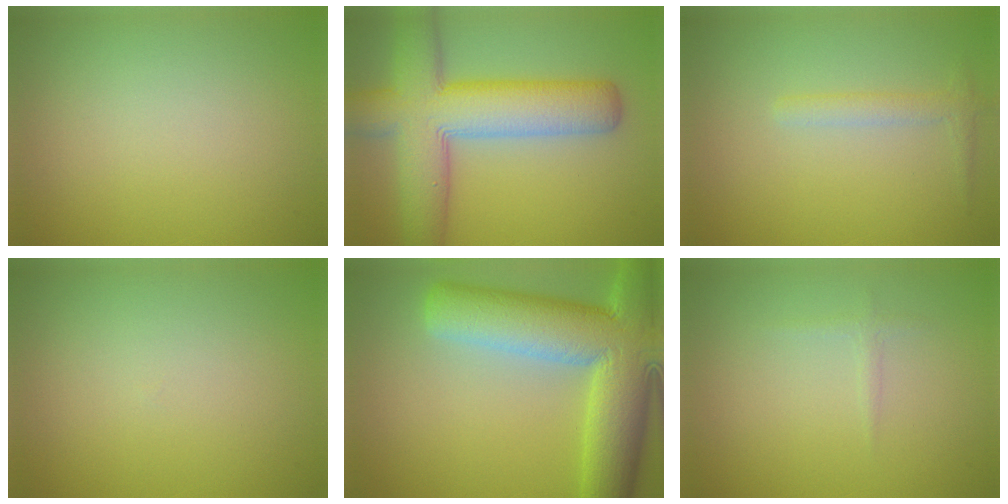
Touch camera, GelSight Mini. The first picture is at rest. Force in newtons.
{"total": 10.0, "press": 10.0, "slide": 0.5}
{"total": 1.4, "press": 1.4, "slide": 0.1}
{"total": 0.0}
{"total": 12.6, "press": 12.6, "slide": 1.1}
{"total": 0.7, "press": 0.7, "slide": 0.1}